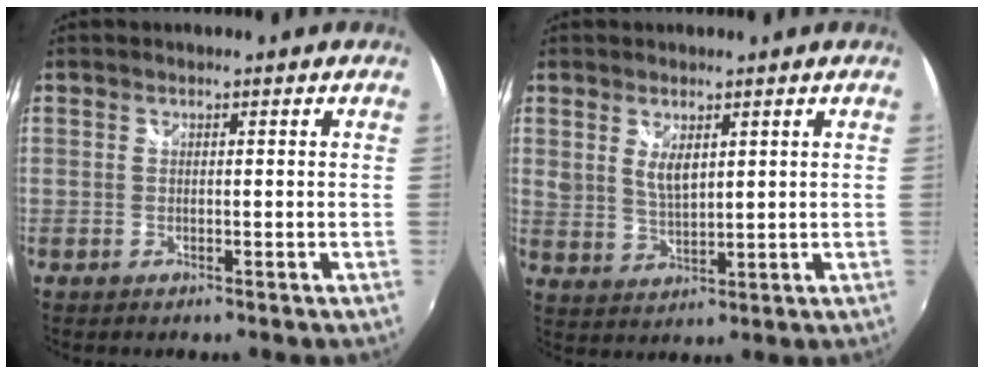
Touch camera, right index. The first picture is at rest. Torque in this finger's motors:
{"motor_torque": [0.05, 0.06, 0.11, 0.05]}